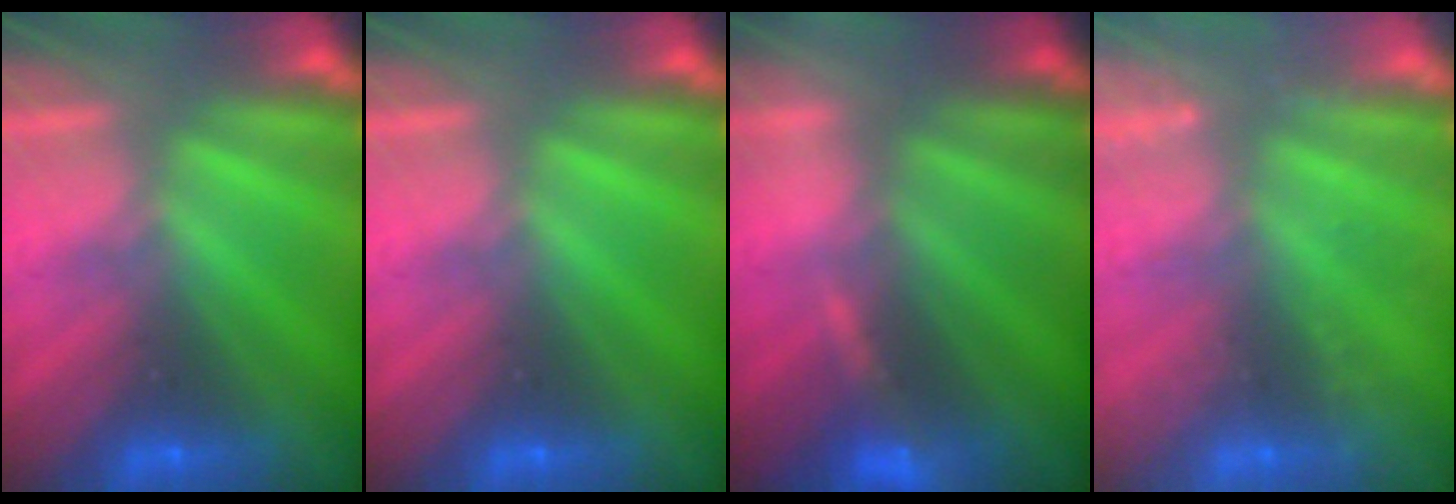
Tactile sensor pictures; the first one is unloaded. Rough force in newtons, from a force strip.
{"total": 0.0}
{"total": 3.5}
{"total": 2.4}